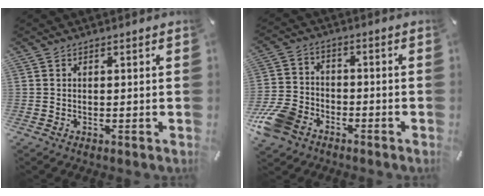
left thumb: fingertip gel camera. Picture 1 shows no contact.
{"total": 11.0, "force": [-6.3, 7.5, 4.9], "torque": [-0.111, 0.036, -0.117]}